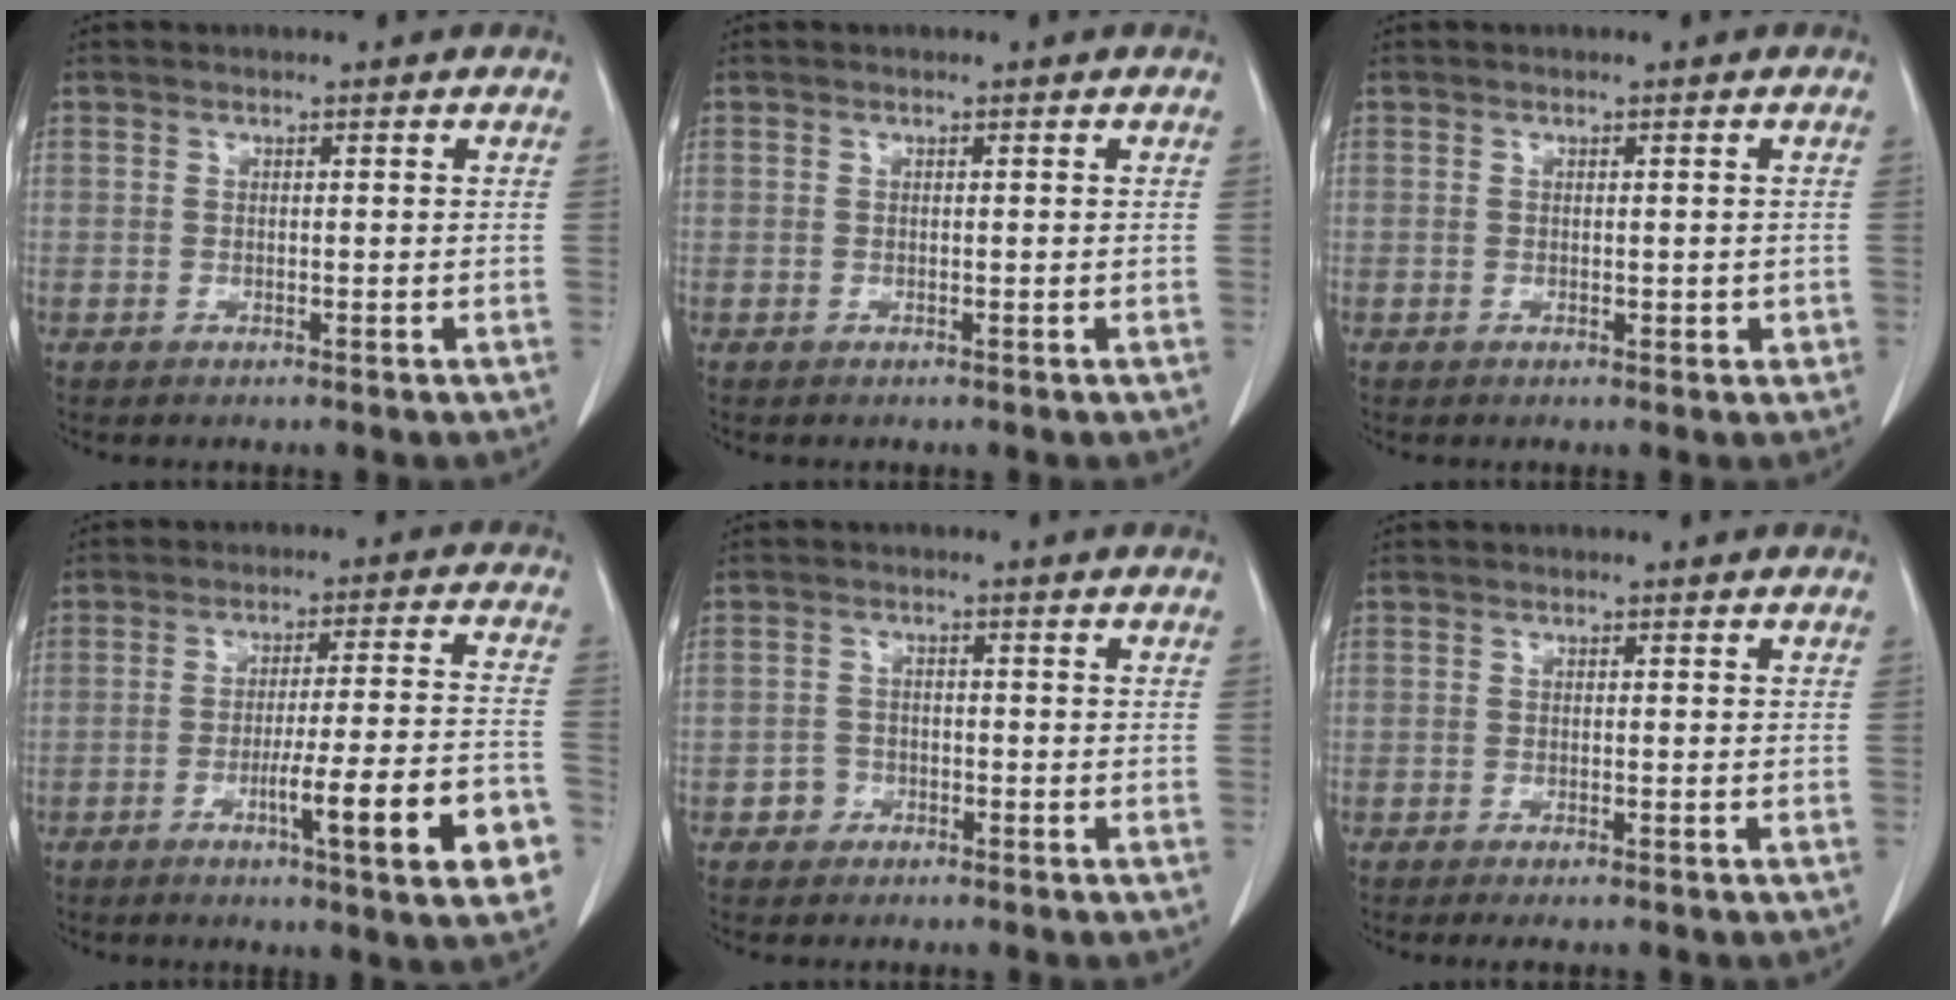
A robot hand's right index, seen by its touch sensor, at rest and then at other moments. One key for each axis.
{"total": 0.0}
{"total": 1.2, "fx": -0.1, "fy": 0.8, "fz": 0.9, "tx": -0.008, "ty": 0.001, "tz": 0.001}
{"total": 14.5, "fx": -5.9, "fy": 0.4, "fz": 13.2, "tx": -0.166, "ty": 0.000, "tz": -0.079}
{"total": 2.1, "fx": -1.3, "fy": 1.7, "fz": 0.1, "tx": 0.001, "ty": 0.010, "tz": -0.026}
{"total": 2.3, "fx": -1.9, "fy": 0.5, "fz": 1.2, "tx": -0.013, "ty": -0.005, "tz": -0.023}